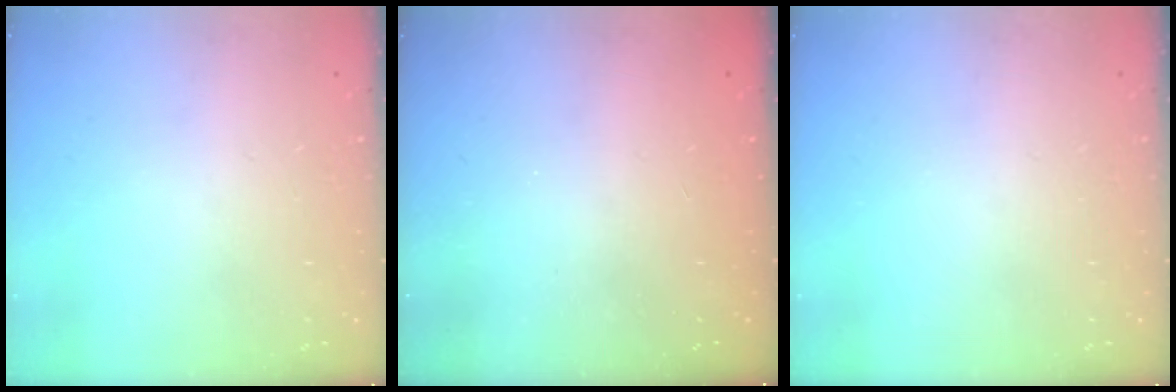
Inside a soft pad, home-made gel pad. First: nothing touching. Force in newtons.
{"total": 2.3, "press": 2.2, "slide": 0.7}
{"total": 0.0}